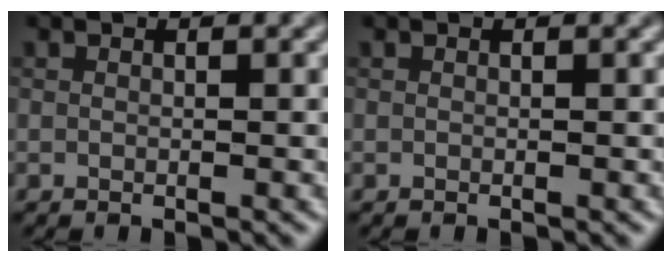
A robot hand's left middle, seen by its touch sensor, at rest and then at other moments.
{"total": 0.0}